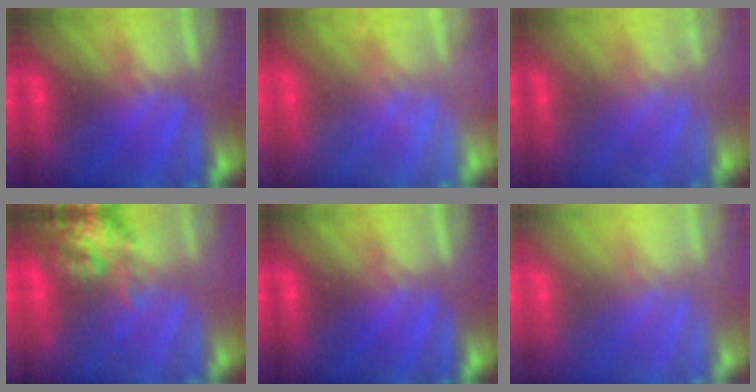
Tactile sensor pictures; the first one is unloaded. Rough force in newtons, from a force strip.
{"total": 2.2}
{"total": 2.0}
{"total": 5.8}
{"total": 0.0}
{"total": 8.0}